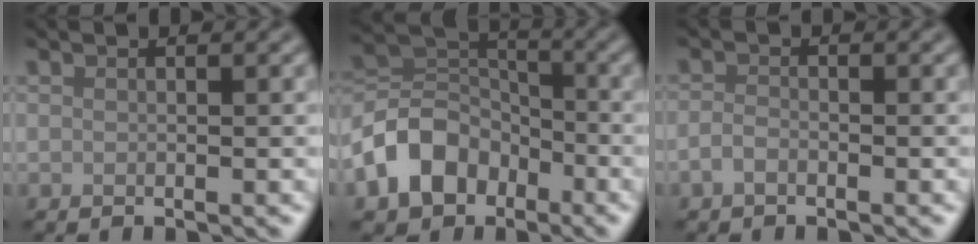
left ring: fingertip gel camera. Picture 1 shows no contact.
{"total": 7.4, "force": [-3.8, 5.4, 3.3], "torque": [-0.060, 0.005, -0.083]}
{"total": 1.2, "force": [-0.8, 0.6, 0.7], "torque": [-0.017, 0.002, -0.018]}